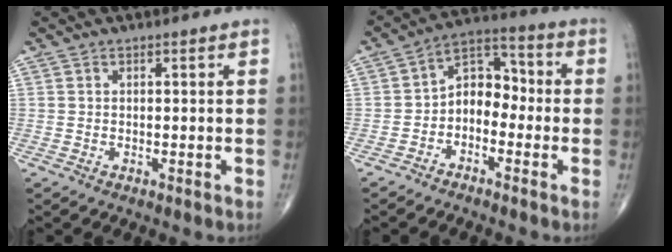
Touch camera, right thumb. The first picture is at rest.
{"total": 7.9, "force": [-2.2, 5.6, 5.2], "torque": [-0.055, 0.044, -0.056]}